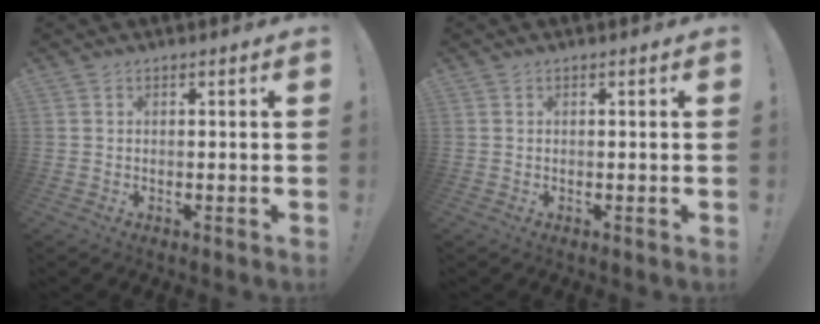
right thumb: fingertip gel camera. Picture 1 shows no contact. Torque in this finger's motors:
{"motor_torque": [-0.02, 0.02, 0.00, 0.00, 0.00]}